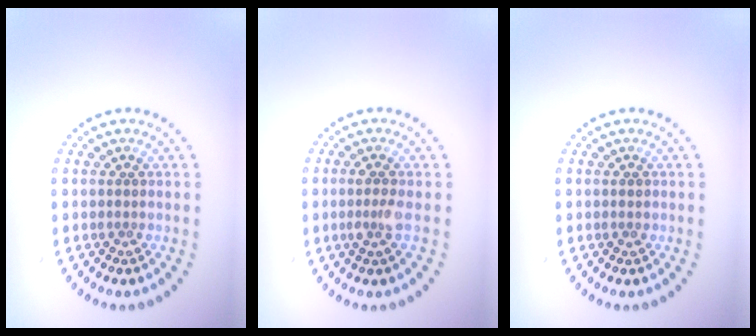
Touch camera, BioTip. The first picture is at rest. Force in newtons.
{"total": 1.7, "press": 1.4, "slide": 0.9}
{"total": 0.7, "press": 0.7, "slide": 0.1}